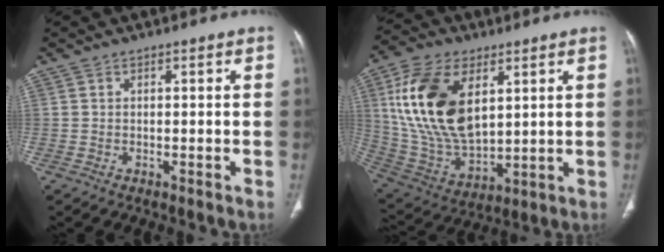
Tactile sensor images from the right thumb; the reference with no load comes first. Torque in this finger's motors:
{"motor_torque": [2.36, 2.64, 2.30, 0.46, 0.69]}